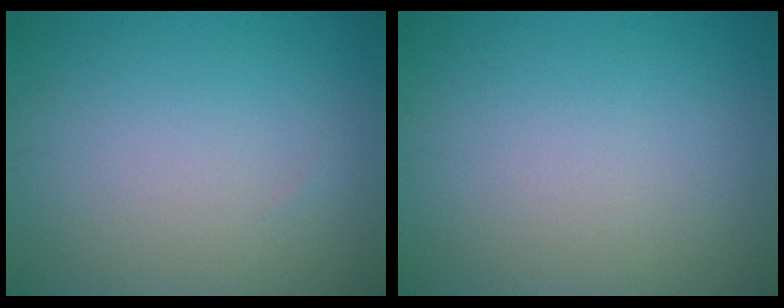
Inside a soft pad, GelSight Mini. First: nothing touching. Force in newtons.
{"total": 0.0}